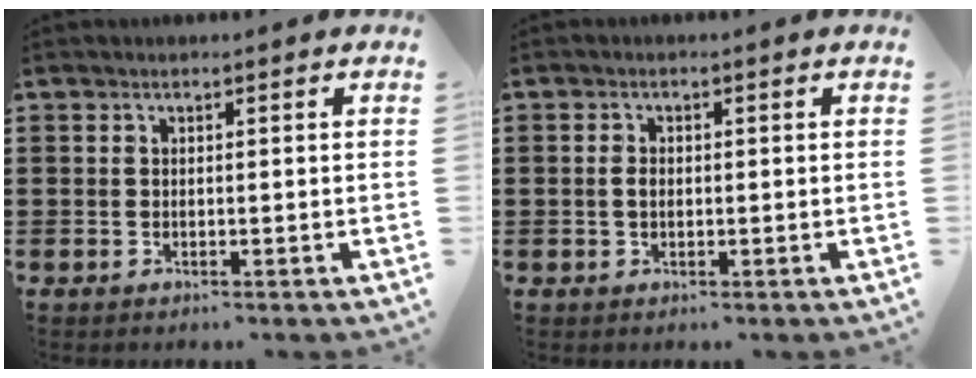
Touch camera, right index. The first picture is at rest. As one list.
[{"total": 1.6, "force": [-0.1, 1.0, 1.2], "torque": [-0.026, 0.007, -0.004]}]